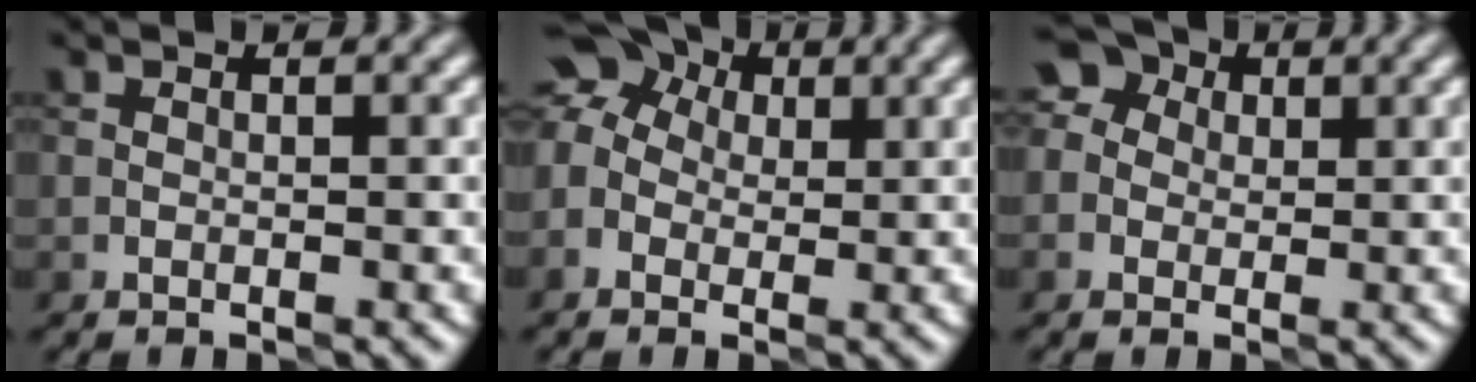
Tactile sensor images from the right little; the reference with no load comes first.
{"total": 8.7, "force": [1.8, 7.1, 4.7], "torque": [-0.090, 0.035, -0.006]}
{"total": 5.3, "force": [1.7, 4.5, 2.4], "torque": [-0.019, 0.029, -0.007]}